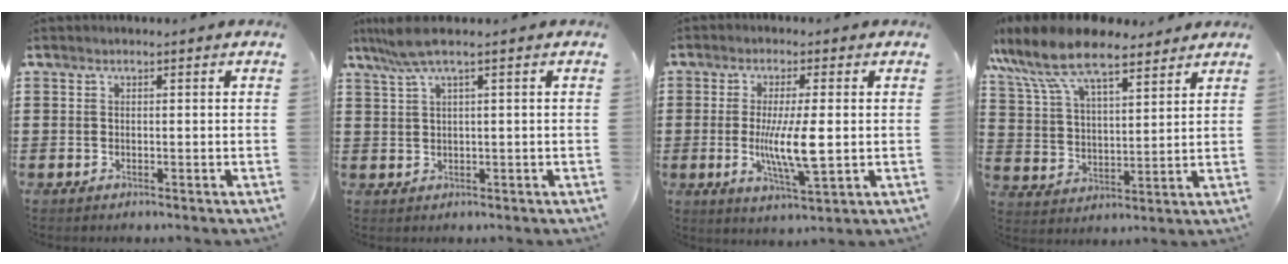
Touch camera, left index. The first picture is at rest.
{"total": 3.8, "force": [1.2, -0.1, 3.7], "torque": [-0.088, -0.008, 0.012]}
{"total": 8.1, "force": [-0.5, 1.4, 7.9], "torque": [-0.159, -0.014, -0.013]}
{"total": 11.0, "force": [8.8, 3.4, 5.6], "torque": [-0.141, -0.028, 0.158]}